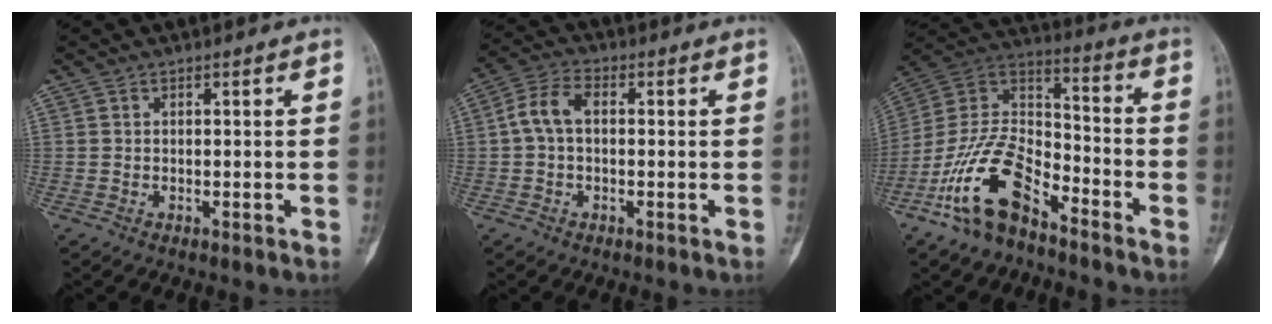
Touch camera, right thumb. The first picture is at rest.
{"total": 6.0, "force": [0.2, 3.7, 4.7], "torque": [-0.092, 0.019, -0.005]}
{"total": 17.3, "force": [-10.4, 8.7, 10.8], "torque": [-0.188, 0.079, -0.202]}